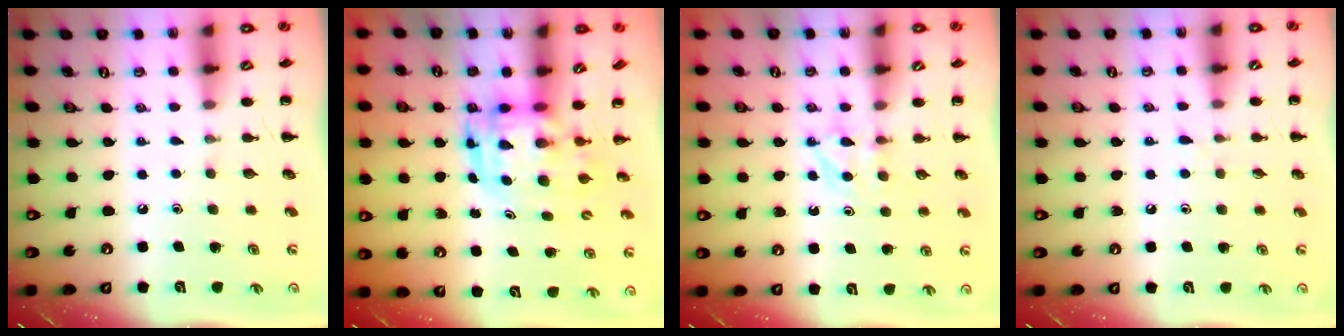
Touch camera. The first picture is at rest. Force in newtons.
{"total": 3.5, "press": 3.4, "slide": 0.7}
{"total": 4.9, "press": 4.6, "slide": 1.6}
{"total": 4.0, "press": 3.6, "slide": 1.8}